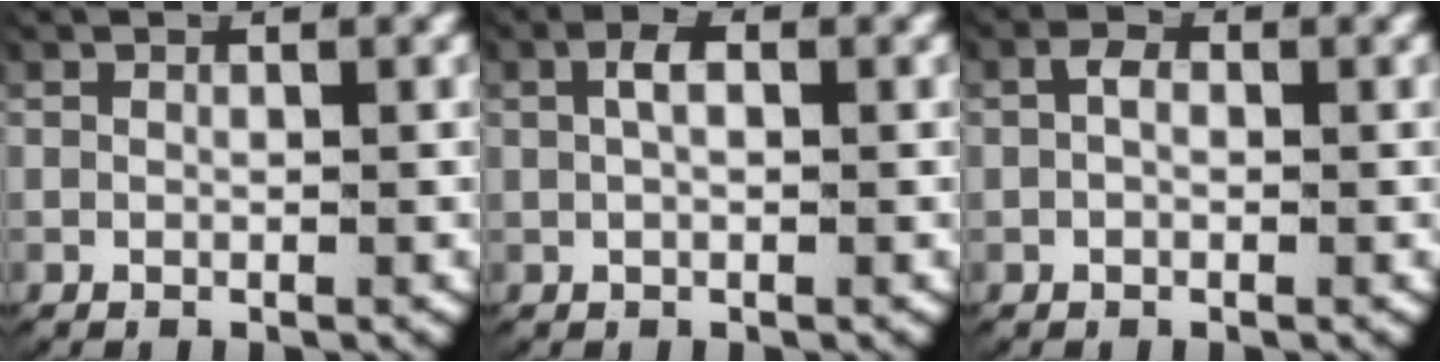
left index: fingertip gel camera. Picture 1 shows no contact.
{"total": 1.9, "force": [0.5, 0.9, 1.7], "torque": [-0.038, 0.001, 0.007]}
{"total": 1.5, "force": [0.2, 0.9, 1.2], "torque": [-0.027, -0.004, 0.007]}